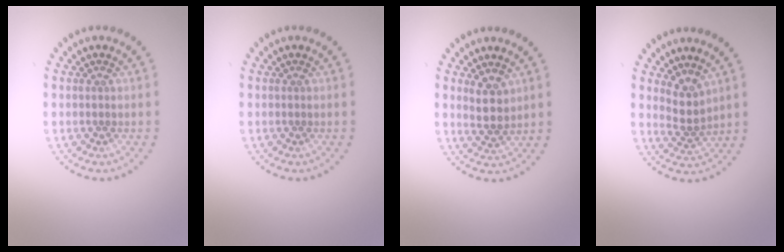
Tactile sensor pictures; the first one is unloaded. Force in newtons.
{"total": 0.0}
{"total": 2.5, "press": 2.3, "slide": 1.1}
{"total": 2.4, "press": 1.8, "slide": 1.6}